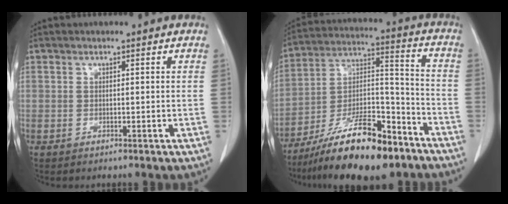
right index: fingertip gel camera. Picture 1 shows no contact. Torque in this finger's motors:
{"motor_torque": [1.10, -1.04, 0.99, 0.21]}